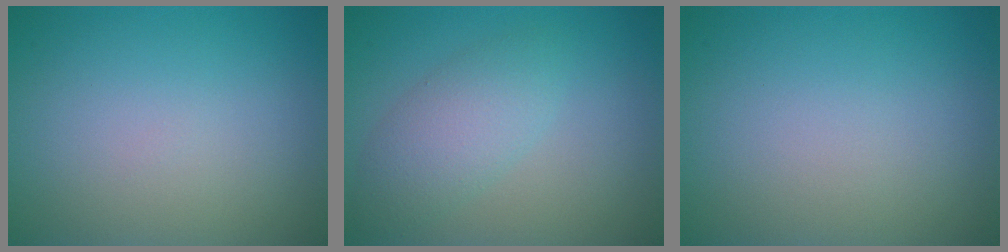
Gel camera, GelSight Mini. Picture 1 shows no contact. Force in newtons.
{"total": 3.5, "press": 3.5, "slide": 0.1}
{"total": 0.0}